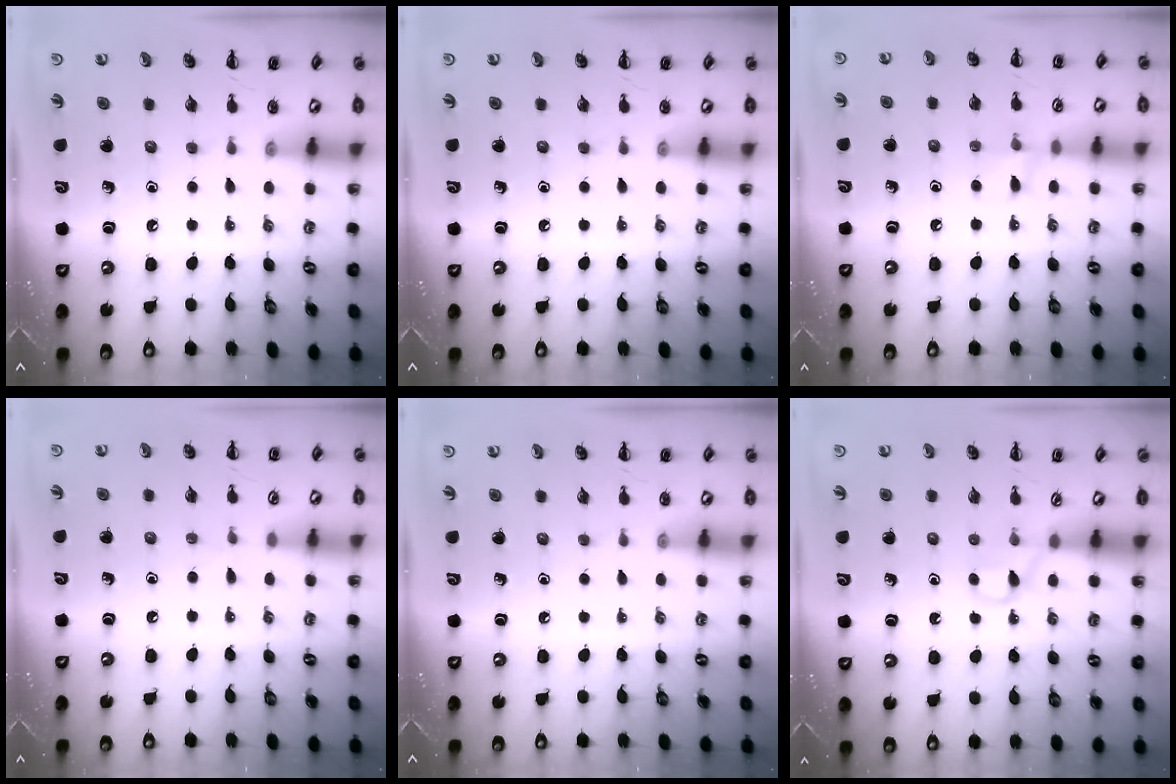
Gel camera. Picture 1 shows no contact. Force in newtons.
{"total": 0.0}
{"total": 6.4, "press": 6.1, "slide": 1.9}
{"total": 3.5, "press": 3.3, "slide": 1.4}
{"total": 0.0}
{"total": 2.7, "press": 2.4, "slide": 1.1}